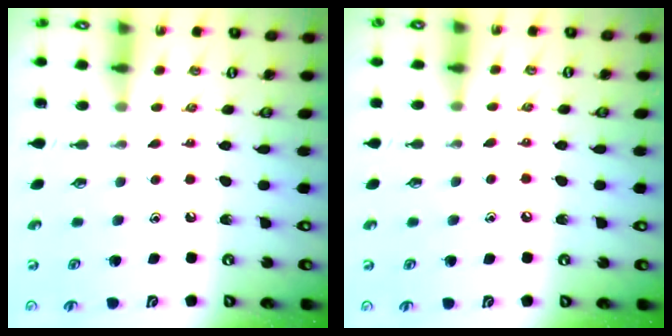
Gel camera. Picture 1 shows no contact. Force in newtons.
{"total": 4.4, "press": 4.3, "slide": 0.7}